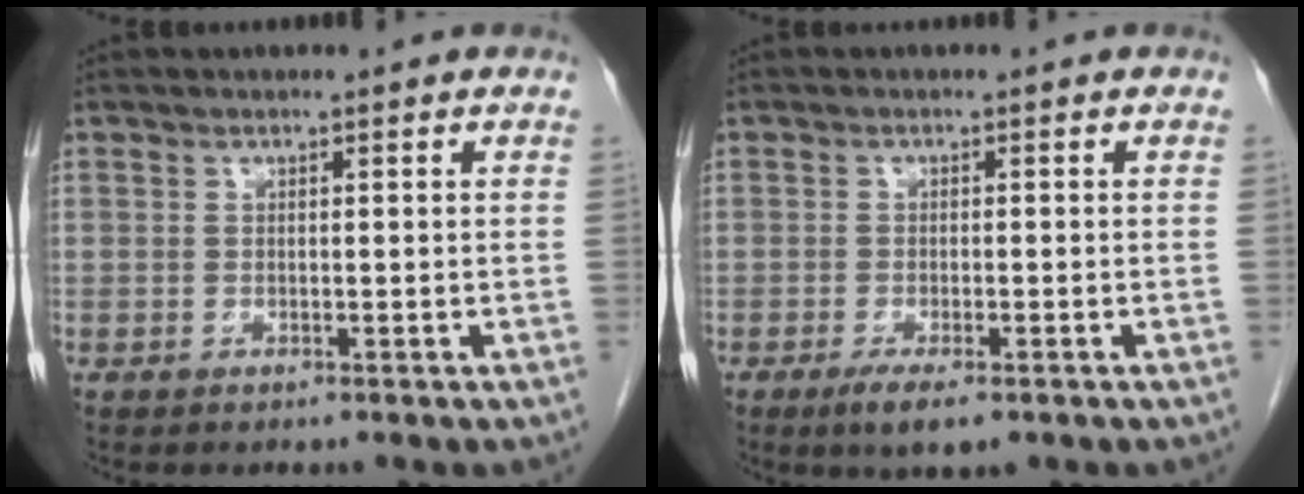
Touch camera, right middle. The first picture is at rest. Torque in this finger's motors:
{"motor_torque": [0.97, -0.62, 0.12, 0.04]}